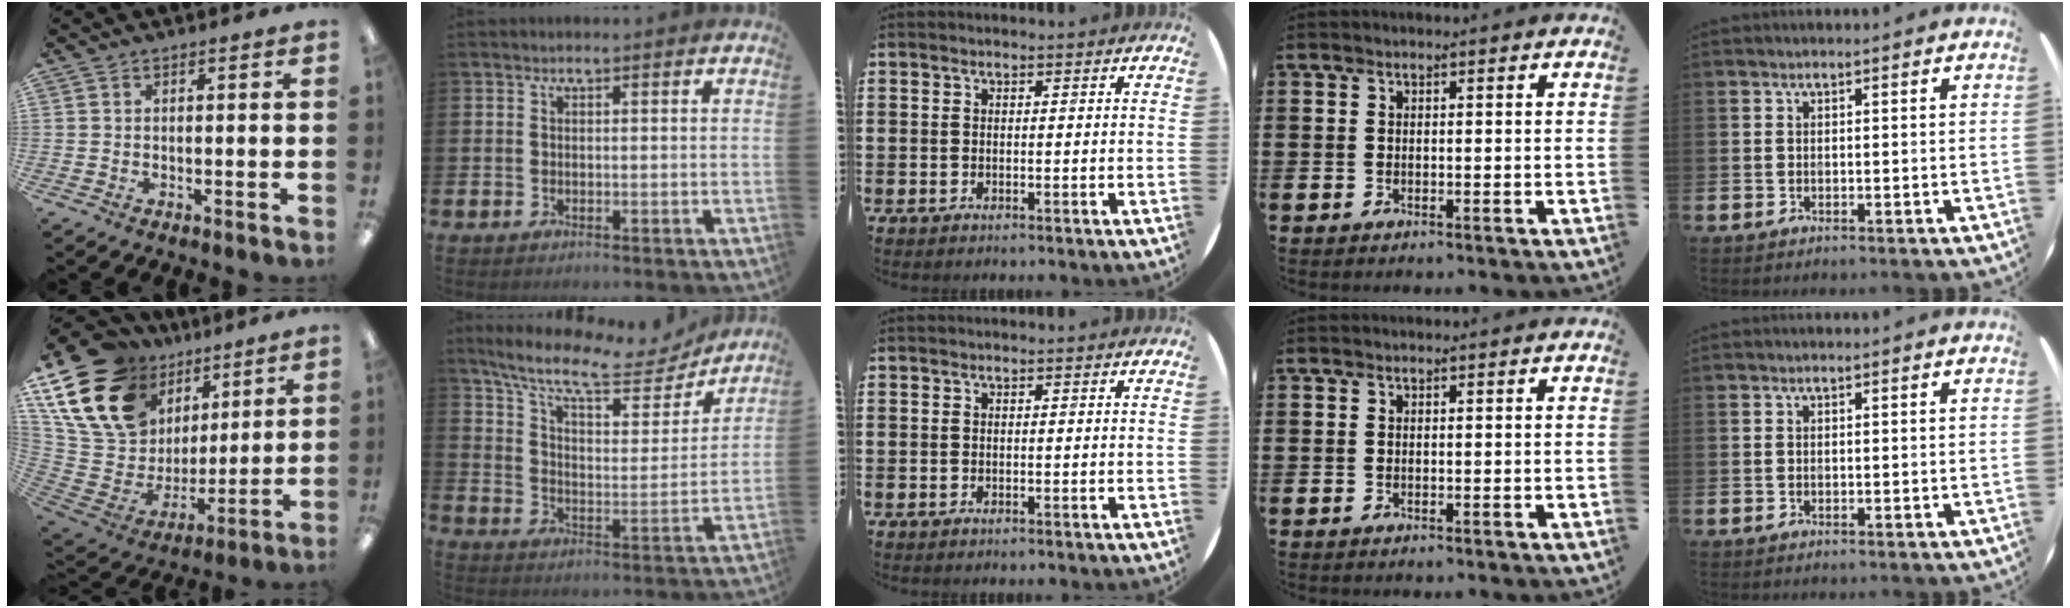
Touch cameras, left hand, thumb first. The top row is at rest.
{"thumb": {"total": 23.3, "force": [12.6, 16.1, 11.3], "torque": [-0.261, -0.073, 0.247]}, "index": {"total": 10.6, "force": [9.0, 2.7, 4.9], "torque": [-0.118, -0.055, 0.150]}}